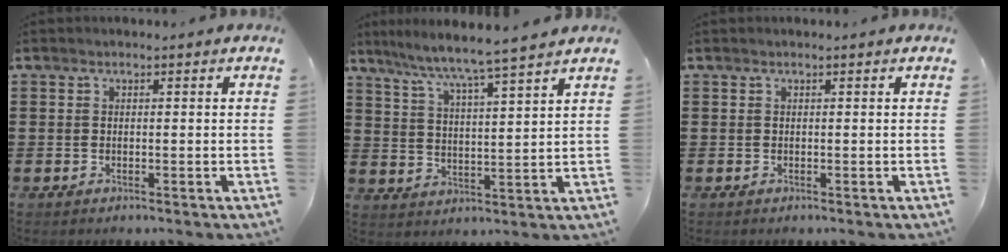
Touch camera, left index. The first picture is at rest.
{"total": 5.5, "force": [4.9, -1.2, 2.1], "torque": [-0.064, -0.040, 0.078]}
{"total": 0.0}